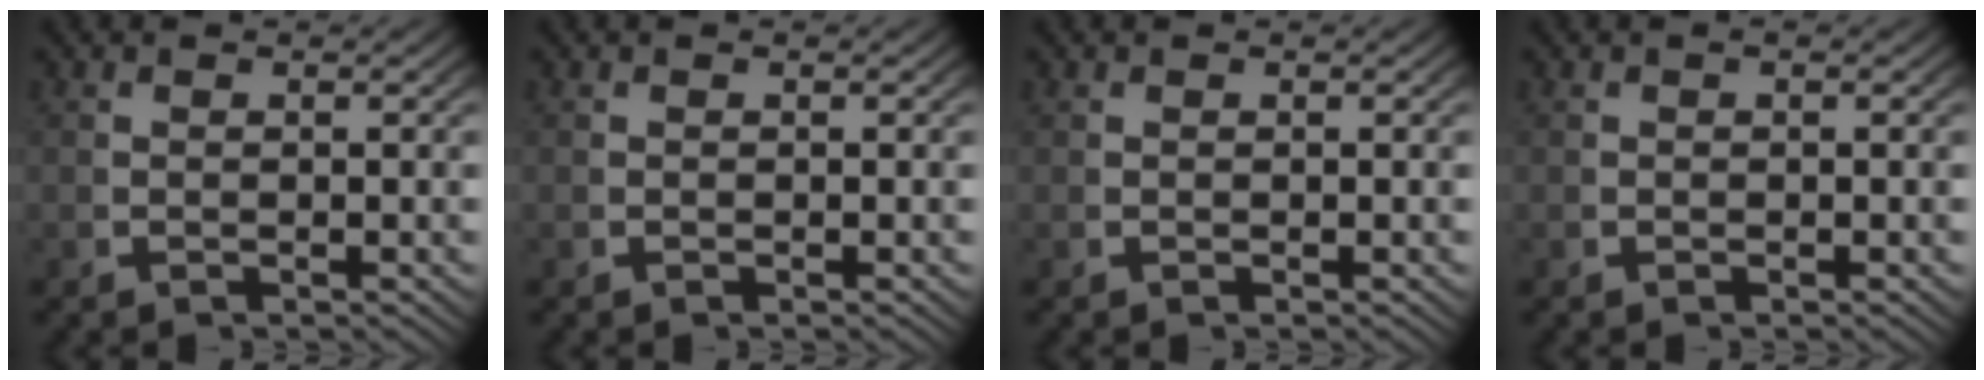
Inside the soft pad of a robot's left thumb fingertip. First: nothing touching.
{"total": 0.0}
{"total": 0.0}
{"total": 0.0}